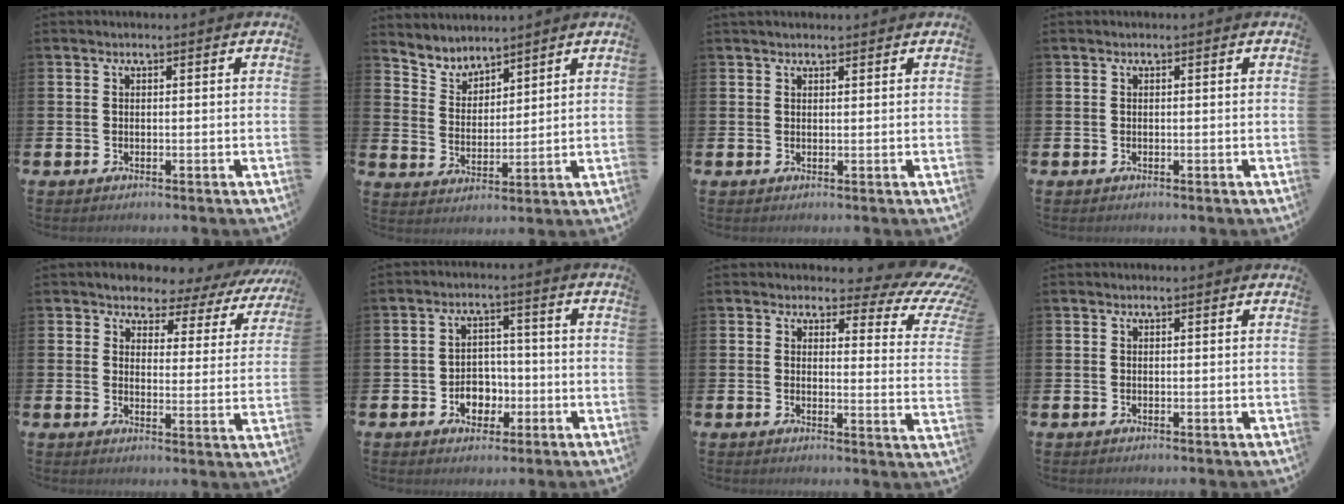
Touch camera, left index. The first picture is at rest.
{"total": 4.4, "force": [4.3, 1.1, -0.2], "torque": [-0.023, -0.024, 0.079]}
{"total": 1.3, "force": [1.2, 0.4, 0.2], "torque": [0.004, 0.001, 0.021]}
{"total": 0.0}
{"total": 3.3, "force": [2.9, 1.6, 0.3], "torque": [-0.023, -0.029, 0.041]}
{"total": 4.6, "force": [-1.4, 3.6, 2.3], "torque": [-0.033, 0.001, -0.034]}
{"total": 4.0, "force": [3.1, 1.8, 1.9], "torque": [-0.019, -0.037, 0.039]}
{"total": 0.0}